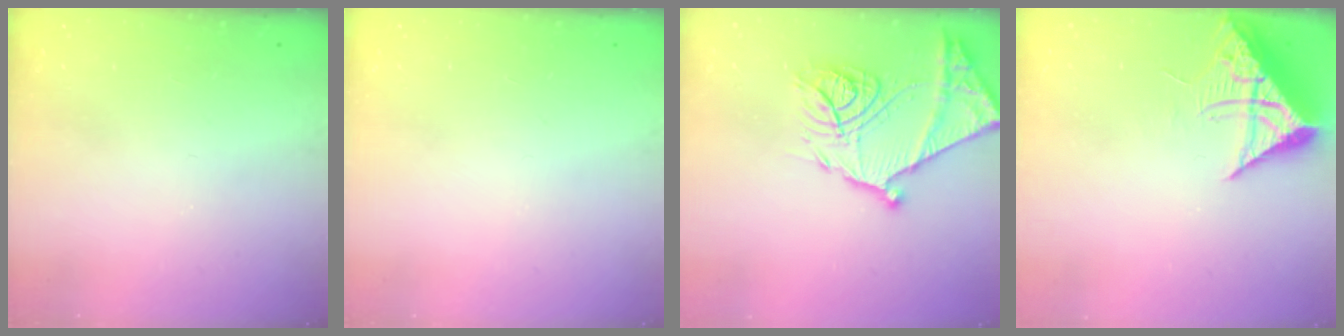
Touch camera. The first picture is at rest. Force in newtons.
{"total": 0.0}
{"total": 20.5, "press": 20.5, "slide": 1.8}
{"total": 9.7, "press": 9.7, "slide": 1.0}